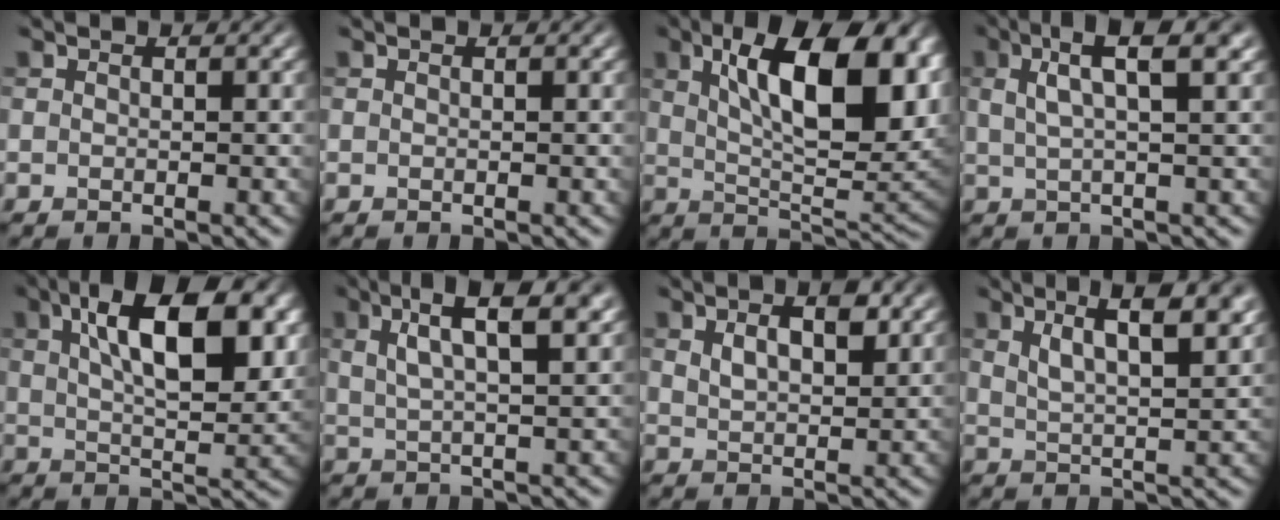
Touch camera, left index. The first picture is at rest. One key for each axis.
{"total": 0.0}
{"total": 14.2, "fx": 4.5, "fy": 5.3, "fz": 12.4, "tx": -0.178, "ty": 0.008, "tz": 0.069}
{"total": 5.9, "fx": 2.4, "fy": 1.2, "fz": 5.2, "tx": -0.075, "ty": 0.013, "tz": 0.036}
{"total": 11.7, "fx": 4.2, "fy": 4.5, "fz": 10.0, "tx": -0.143, "ty": 0.006, "tz": 0.063}
{"total": 7.4, "fx": 3.4, "fy": 2.0, "fz": 6.3, "tx": -0.082, "ty": 0.021, "tz": 0.048}
{"total": 3.9, "fx": 2.0, "fy": 1.5, "fz": 3.0, "tx": -0.056, "ty": 0.001, "tz": 0.036}
{"total": 7.3, "fx": 3.9, "fy": 2.2, "fz": 5.8, "tx": -0.071, "ty": 0.021, "tz": 0.051}